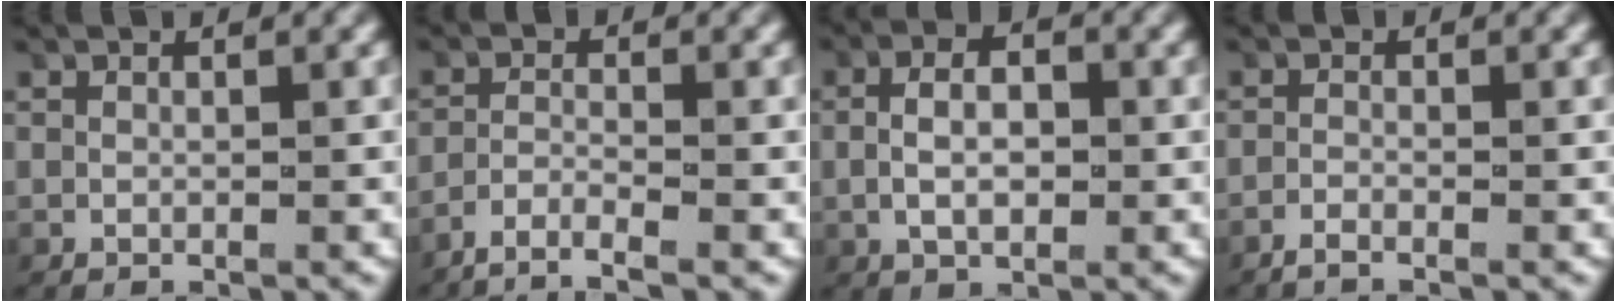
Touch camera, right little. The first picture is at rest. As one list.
[{"total": 3.6, "force": [-3.1, 0.4, 1.7], "torque": [-0.034, -0.007, -0.054]}, {"total": 4.2, "force": [-0.1, 2.4, 3.5], "torque": [-0.054, 0.003, -0.002]}, {"total": 1.7, "force": [-1.5, 0.4, 0.6], "torque": [-0.020, -0.005, -0.030]}]